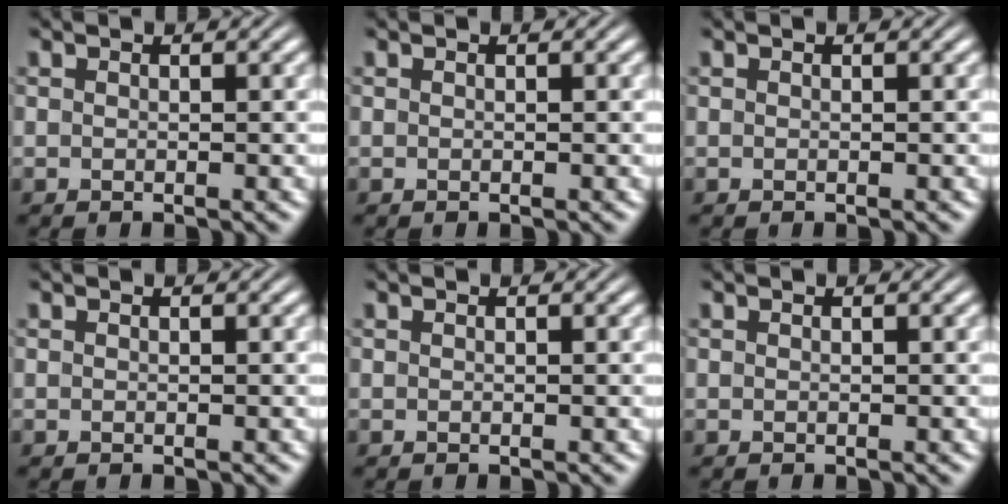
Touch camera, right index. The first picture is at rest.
{"total": 0.0}
{"total": 0.0}
{"total": 0.0}
{"total": 0.0}
{"total": 0.0}